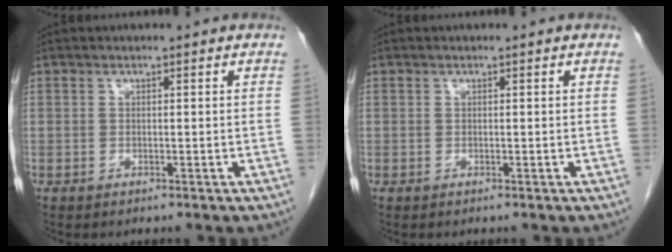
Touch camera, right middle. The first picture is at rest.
{"total": 0.0}